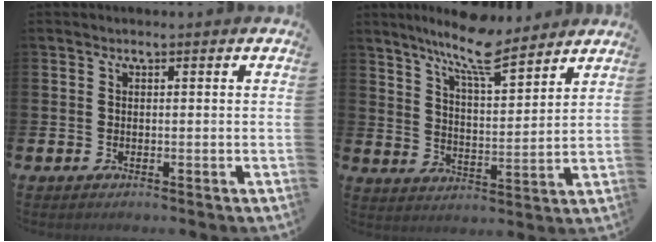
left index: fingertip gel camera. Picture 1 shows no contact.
{"total": 9.2, "force": [8.3, 1.3, 3.9], "torque": [-0.101, -0.042, 0.148]}